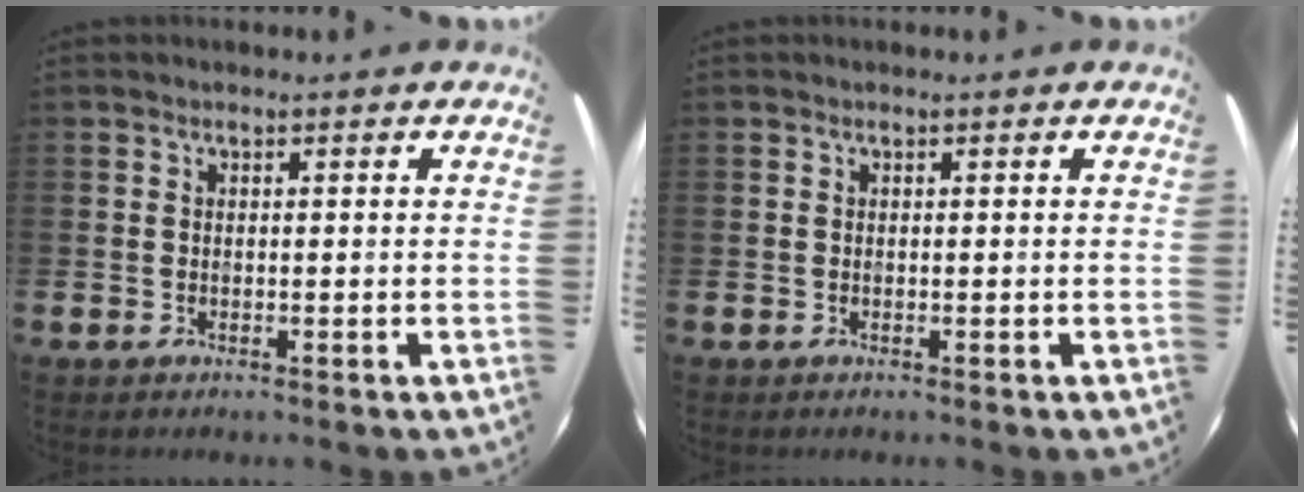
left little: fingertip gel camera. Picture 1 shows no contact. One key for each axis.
{"total": 0.0}